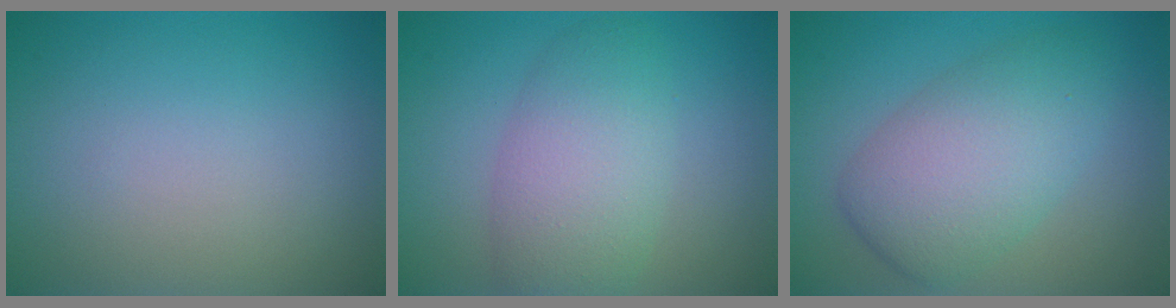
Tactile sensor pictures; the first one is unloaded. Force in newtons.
{"total": 5.3, "press": 5.3, "slide": 0.2}
{"total": 6.4, "press": 6.4, "slide": 0.4}